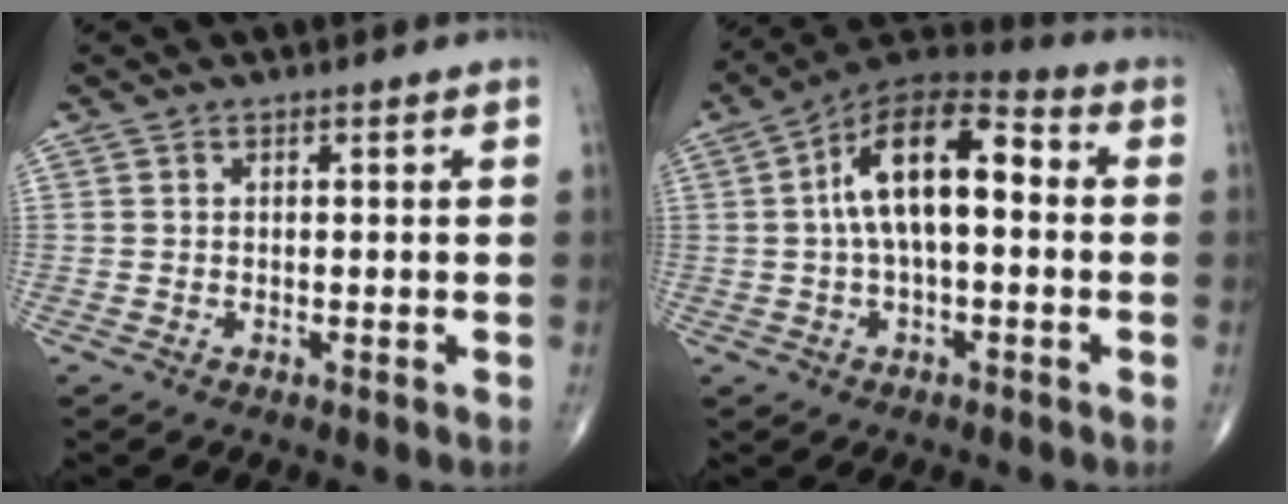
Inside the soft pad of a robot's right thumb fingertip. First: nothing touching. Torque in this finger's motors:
{"motor_torque": [1.00, 4.01, 1.48, 0.21, 0.16]}